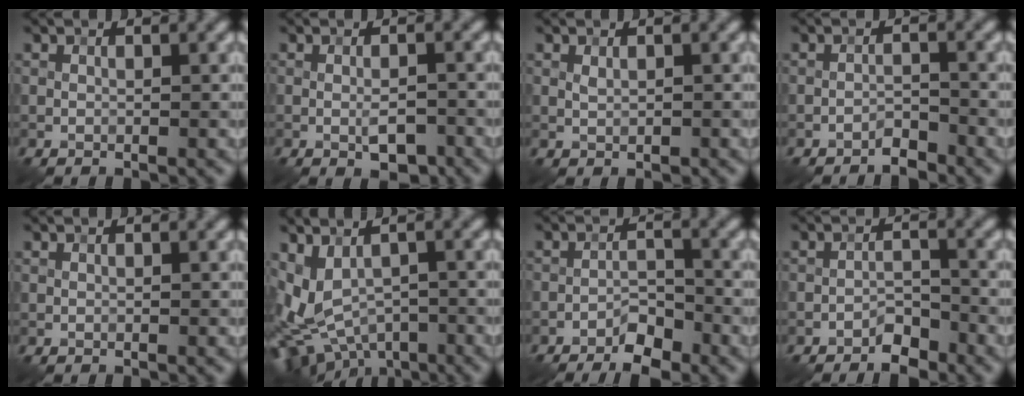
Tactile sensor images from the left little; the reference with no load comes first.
{"total": 2.3, "force": [-0.9, 0.9, 2.0], "torque": [-0.032, 0.000, -0.013]}
{"total": 0.7, "force": [0.1, 0.4, 0.6], "torque": [-0.011, -0.002, 0.004]}
{"total": 1.5, "force": [-1.4, 0.3, 0.5], "torque": [-0.006, 0.006, -0.027]}
{"total": 0.0}
{"total": 6.5, "force": [-2.2, 4.1, 4.5], "torque": [-0.078, -0.014, -0.036]}
{"total": 3.4, "force": [-2.5, 1.2, 1.9], "torque": [-0.027, 0.005, -0.049]}
{"total": 2.4, "force": [-2.0, 0.9, 1.0], "torque": [-0.011, 0.008, -0.037]}